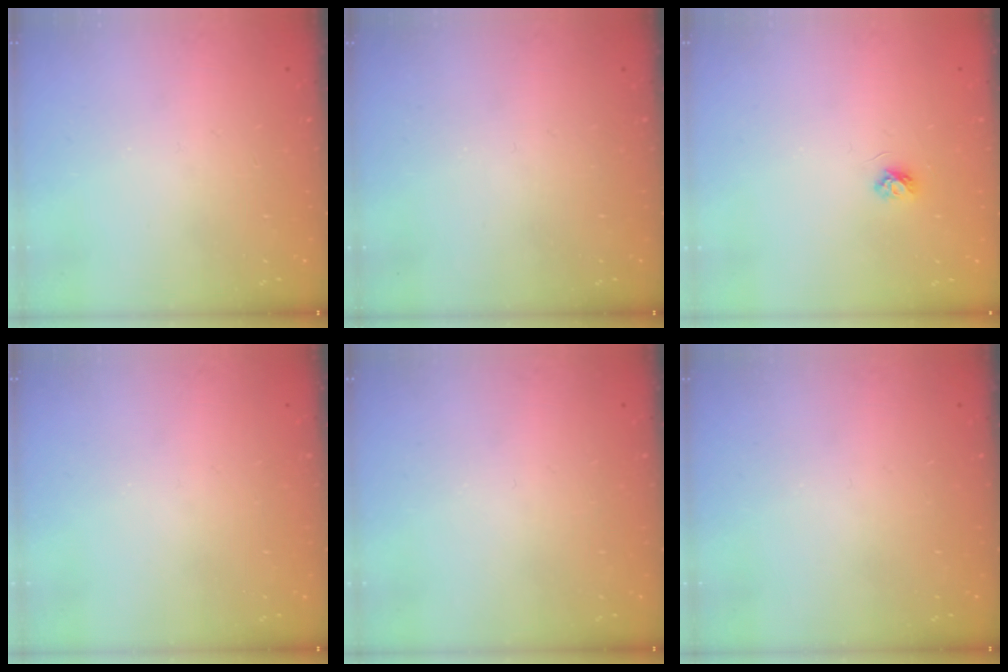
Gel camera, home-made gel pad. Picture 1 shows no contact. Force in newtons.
{"total": 0.0}
{"total": 3.7, "press": 3.7, "slide": 0.4}
{"total": 0.0}
{"total": 0.0}
{"total": 0.0}